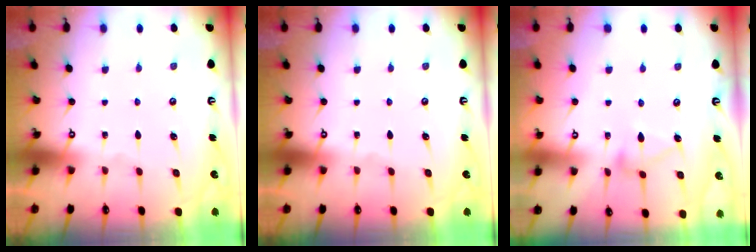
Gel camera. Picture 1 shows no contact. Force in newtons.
{"total": 0.0}
{"total": 8.8, "press": 8.8, "slide": 0.2}